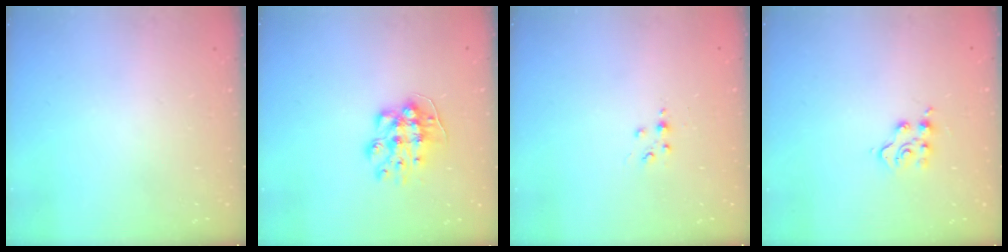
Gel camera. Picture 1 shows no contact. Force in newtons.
{"total": 10.5, "press": 10.5, "slide": 0.5}
{"total": 3.3, "press": 3.2, "slide": 0.5}
{"total": 4.4, "press": 4.4, "slide": 0.3}